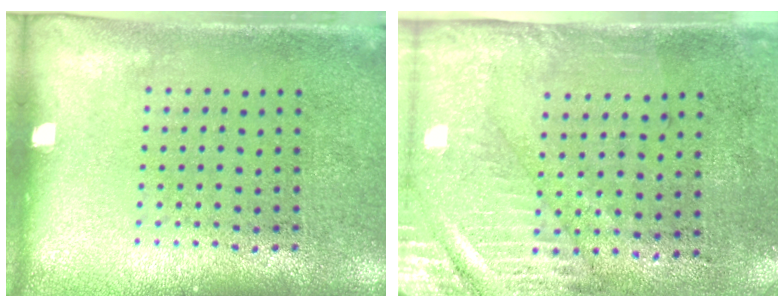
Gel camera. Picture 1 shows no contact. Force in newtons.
{"total": 3.0, "press": 2.4, "slide": 1.6}